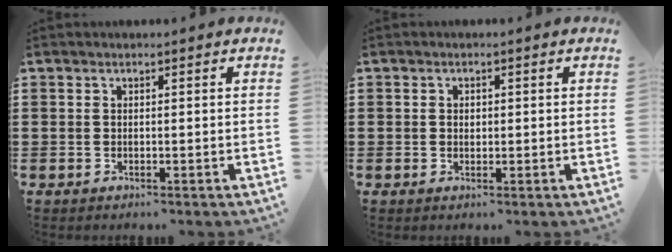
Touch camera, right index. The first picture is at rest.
{"total": 0.9, "force": [0.3, 0.7, 0.5], "torque": [-0.012, 0.005, 0.005]}